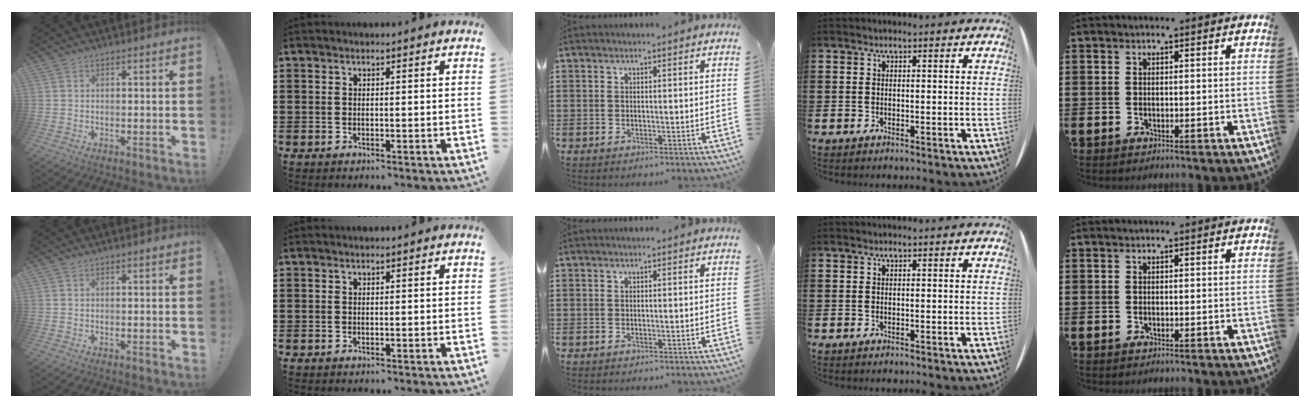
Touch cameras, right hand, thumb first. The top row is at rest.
{}